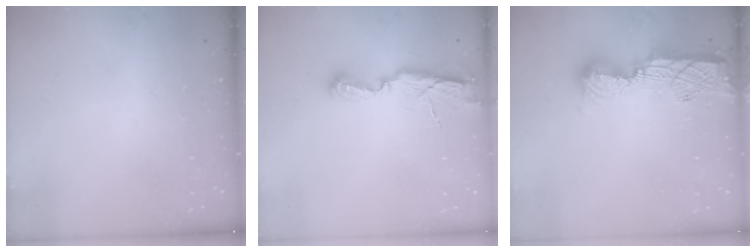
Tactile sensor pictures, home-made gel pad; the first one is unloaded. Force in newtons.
{"total": 6.7, "press": 6.7, "slide": 0.8}
{"total": 11.5, "press": 11.5, "slide": 0.7}